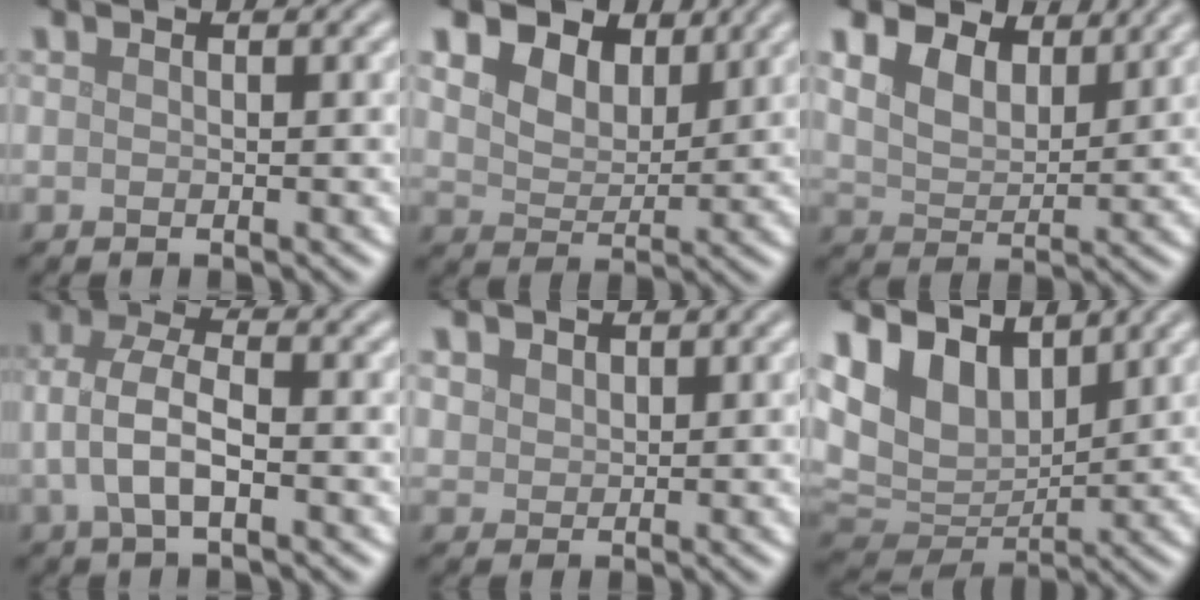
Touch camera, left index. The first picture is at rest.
{"total": 7.0, "force": [4.4, 4.2, 3.4], "torque": [-0.088, 0.012, 0.071]}
{"total": 6.2, "force": [4.2, 3.2, 3.3], "torque": [-0.080, 0.009, 0.054]}
{"total": 4.1, "force": [-0.7, 1.8, 3.7], "torque": [-0.084, 0.005, -0.018]}
{"total": 1.7, "force": [1.1, 1.2, 0.4], "torque": [-0.015, -0.005, 0.027]}
{"total": 7.7, "force": [4.5, 4.9, 3.9], "torque": [-0.097, 0.003, 0.078]}